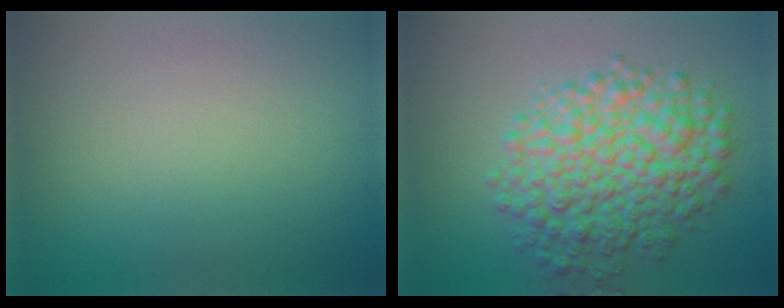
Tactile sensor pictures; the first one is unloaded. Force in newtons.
{"total": 8.0, "press": 8.0, "slide": 0.1}